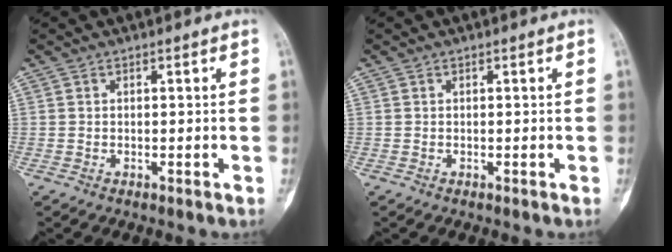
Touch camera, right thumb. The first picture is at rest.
{"total": 0.0}